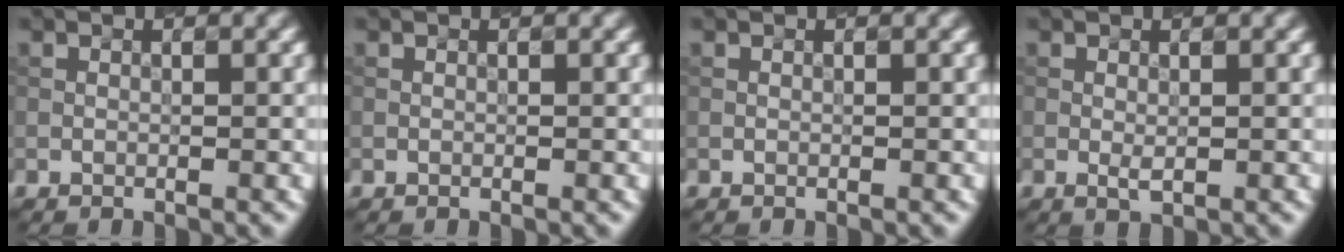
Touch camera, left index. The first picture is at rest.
{"total": 0.0}
{"total": 0.0}
{"total": 1.1, "force": [0.0, 0.4, 1.0], "torque": [-0.019, -0.003, 0.000]}